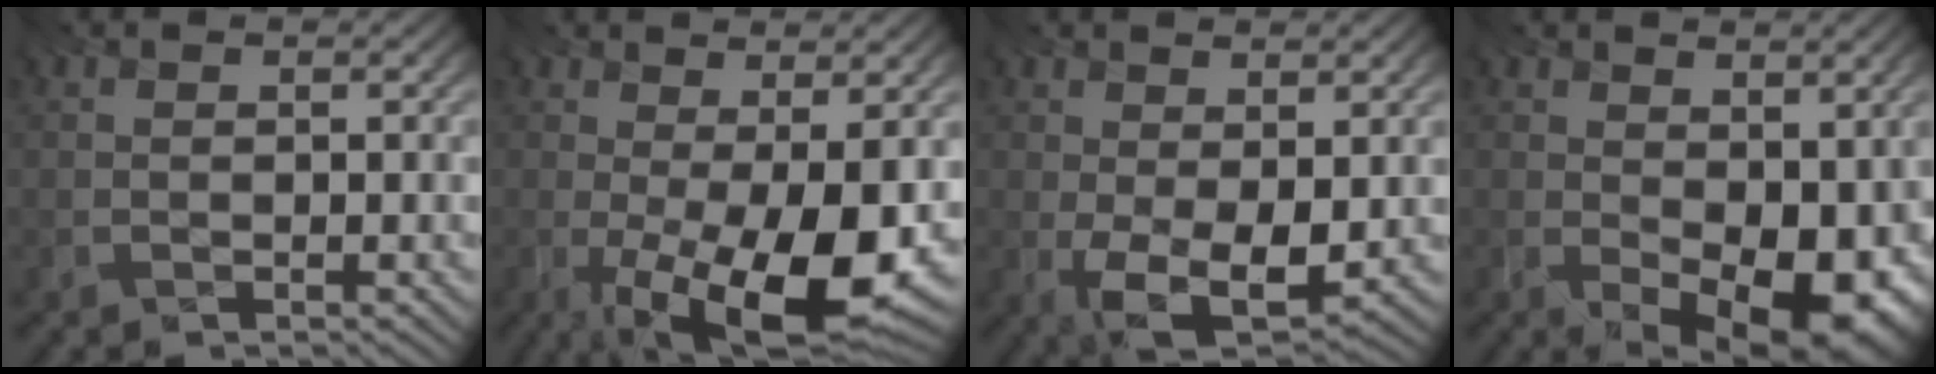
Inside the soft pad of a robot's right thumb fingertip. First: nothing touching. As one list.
[{"total": 13.4, "force": [-3.1, 4.6, 12.2], "torque": [-0.181, -0.008, -0.042]}, {"total": 7.3, "force": [-0.9, 3.7, 6.2], "torque": [-0.121, -0.012, -0.018]}, {"total": 11.3, "force": [-0.9, 6.3, 9.3], "torque": [-0.115, -0.024, 0.015]}]